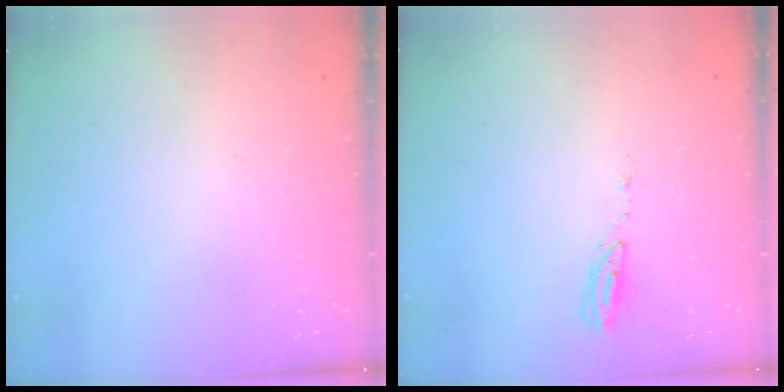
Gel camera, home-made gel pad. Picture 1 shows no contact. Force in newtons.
{"total": 3.7, "press": 3.7, "slide": 0.3}